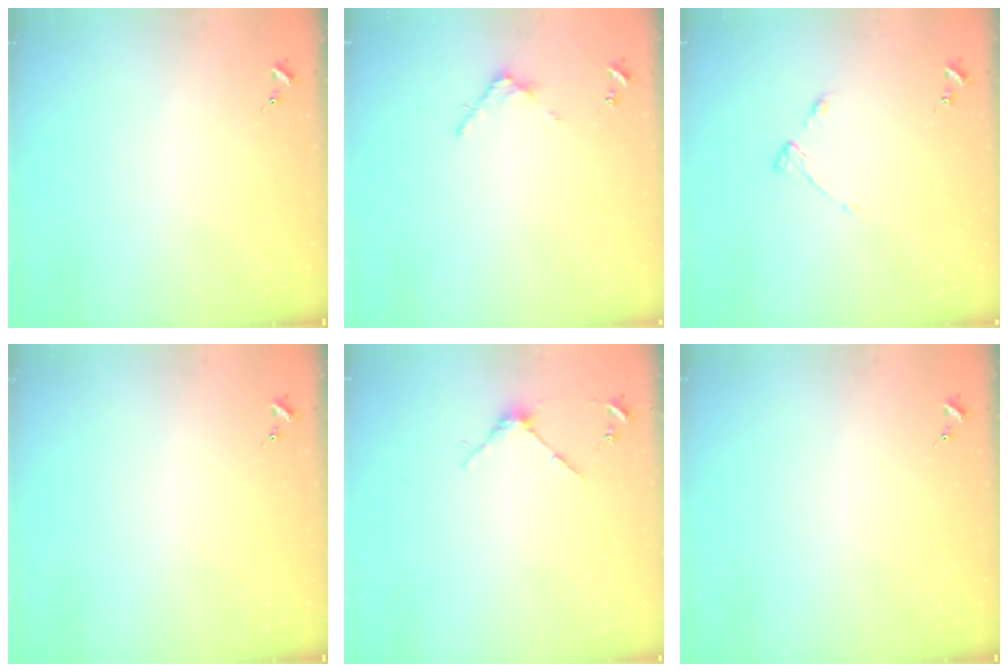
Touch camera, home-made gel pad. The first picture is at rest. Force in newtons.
{"total": 3.1, "press": 3.1, "slide": 0.4}
{"total": 3.9, "press": 3.9, "slide": 0.6}
{"total": 0.0}
{"total": 3.8, "press": 3.7, "slide": 0.4}
{"total": 0.0}